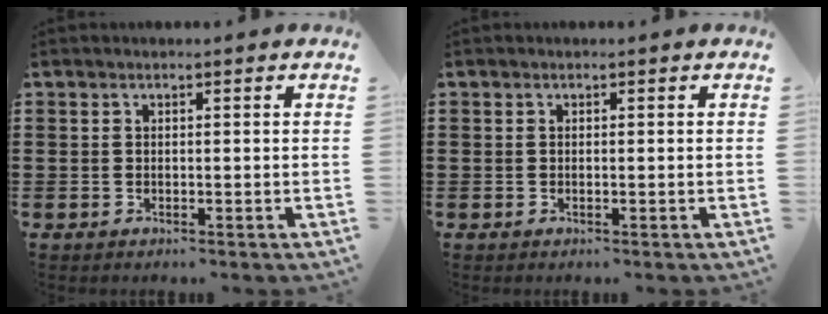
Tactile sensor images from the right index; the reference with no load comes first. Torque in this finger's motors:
{"motor_torque": [1.32, 0.82, 0.02, 0.00]}